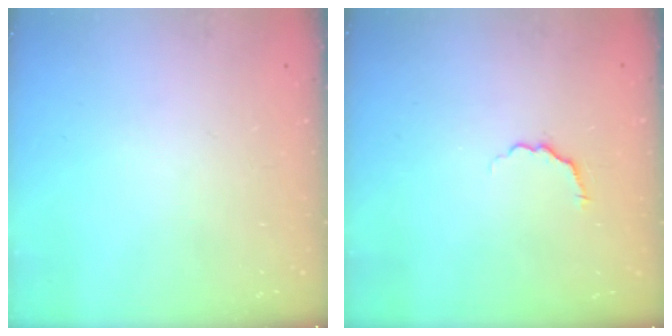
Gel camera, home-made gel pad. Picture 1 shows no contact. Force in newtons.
{"total": 4.0, "press": 3.9, "slide": 0.9}